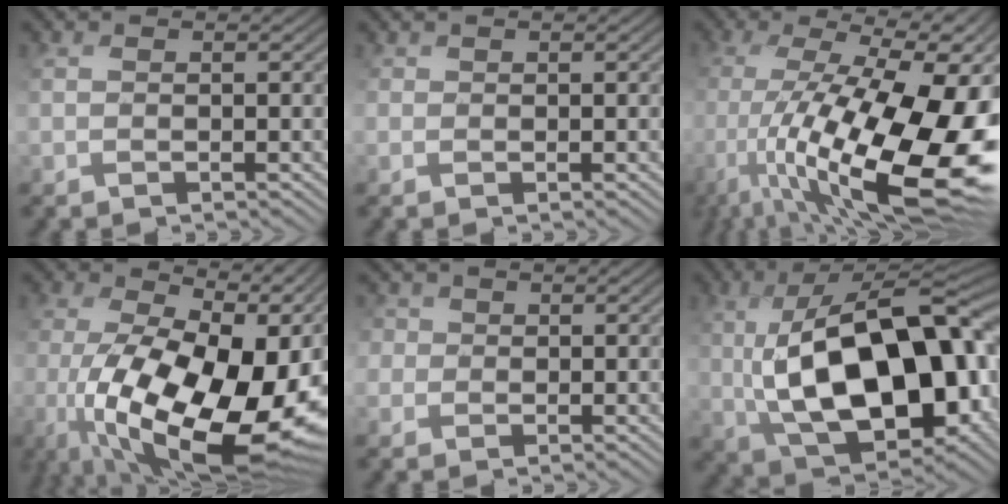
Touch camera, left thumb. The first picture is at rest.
{"total": 0.7, "force": [-0.2, 0.0, -0.7], "torque": [0.014, -0.006, 0.002]}
{"total": 19.4, "force": [-4.3, 7.7, 17.3], "torque": [-0.285, -0.013, -0.069]}
{"total": 18.9, "force": [-4.1, 9.9, 15.6], "torque": [-0.269, -0.049, -0.042]}
{"total": 2.6, "force": [-0.4, 2.6, -0.5], "torque": [0.006, 0.004, -0.017]}
{"total": 18.8, "force": [-0.2, 10.2, 15.8], "torque": [-0.264, -0.002, 0.004]}